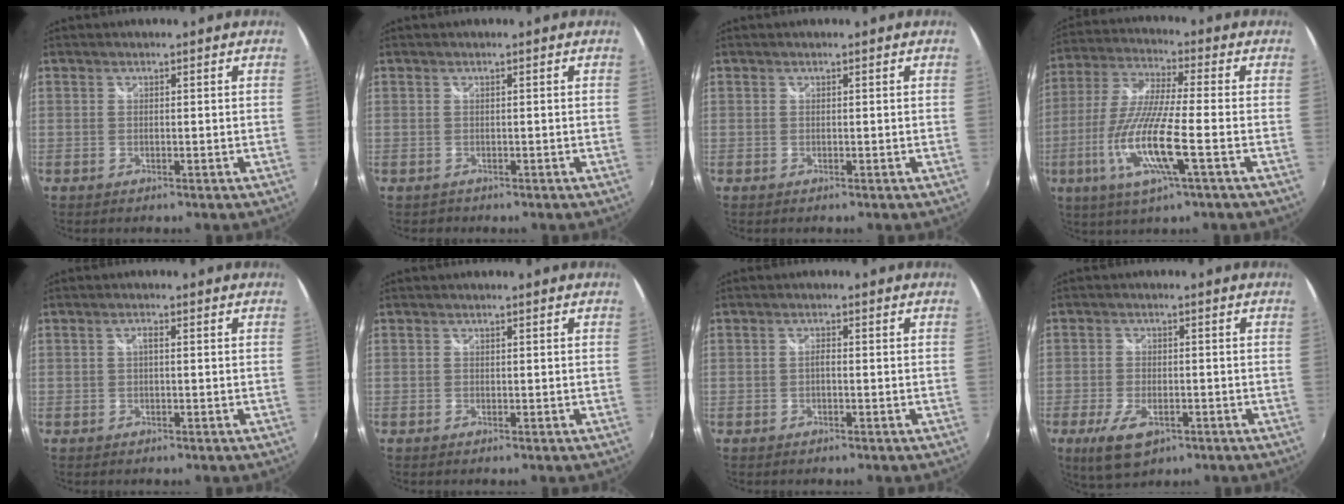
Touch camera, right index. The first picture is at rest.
{"total": 0.8, "force": [-0.5, 0.7, 0.0], "torque": [-0.003, -0.002, -0.003]}
{"total": 0.0}
{"total": 14.8, "force": [-4.9, 1.3, 13.9], "torque": [-0.287, -0.020, -0.096]}
{"total": 0.8, "force": [0.1, 0.1, 0.7], "torque": [-0.013, 0.003, -0.001]}
{"total": 0.0}
{"total": 0.9, "force": [-0.4, 0.3, 0.7], "torque": [-0.015, 0.004, -0.007]}
{"total": 8.1, "force": [-4.2, 3.9, 5.7], "torque": [-0.133, -0.021, -0.072]}